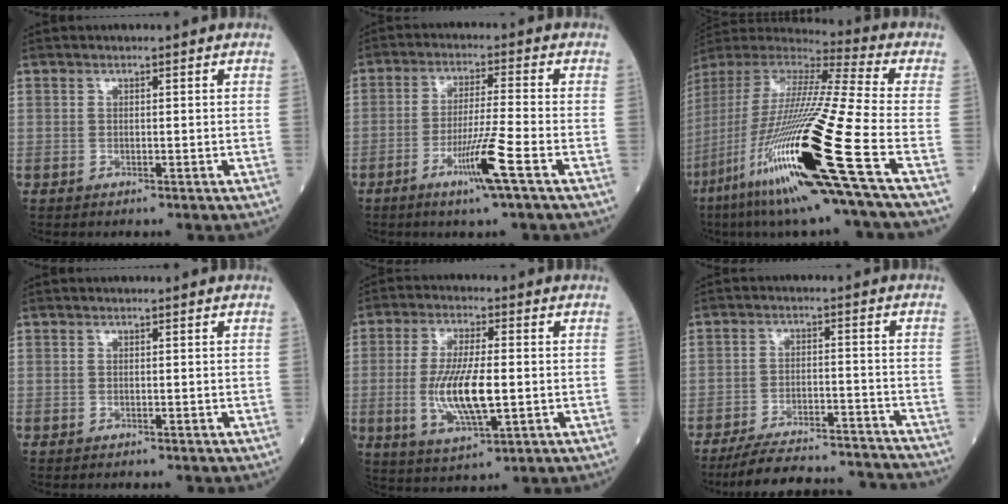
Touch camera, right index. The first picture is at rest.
{"total": 7.8, "force": [-3.8, -1.0, 6.7], "torque": [-0.129, -0.014, -0.074]}
{"total": 29.8, "force": [-11.4, 0.7, 27.5], "torque": [-0.538, -0.067, -0.216]}
{"total": 0.0}
{"total": 10.7, "force": [-1.3, 2.5, 10.4], "torque": [-0.212, -0.010, -0.020]}
{"total": 17.9, "force": [-16.9, 2.1, 5.3], "torque": [-0.092, 0.001, -0.237]}